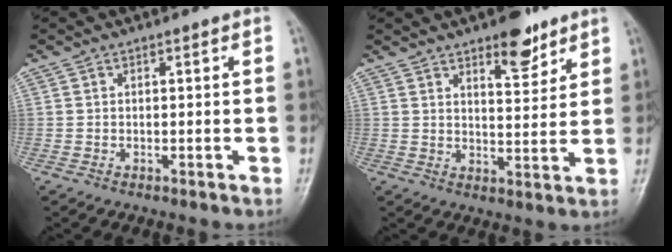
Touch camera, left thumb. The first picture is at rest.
{"total": 7.9, "force": [5.3, 3.1, 5.1], "torque": [-0.051, -0.034, 0.076]}